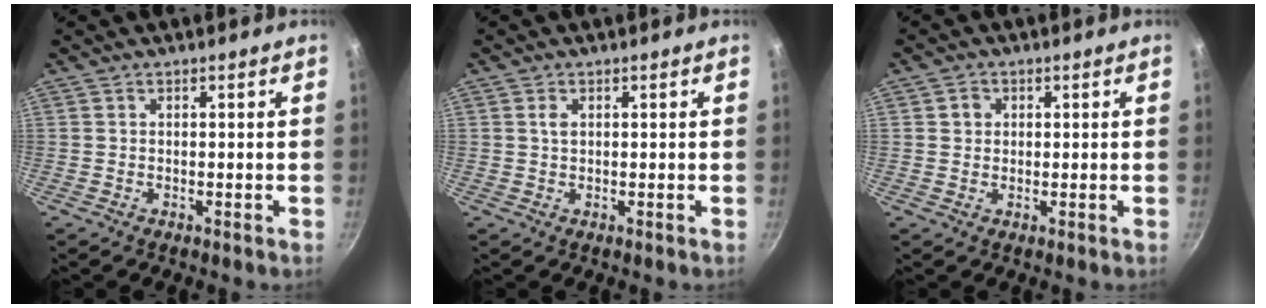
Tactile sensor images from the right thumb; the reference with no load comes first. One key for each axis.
{"total": 1.4, "fx": 0.4, "fy": 0.9, "fz": 1.0, "tx": -0.016, "ty": 0.001, "tz": 0.006}
{"total": 2.3, "fx": 0.5, "fy": 2.1, "fz": 0.8, "tx": -0.002, "ty": 0.004, "tz": 0.006}